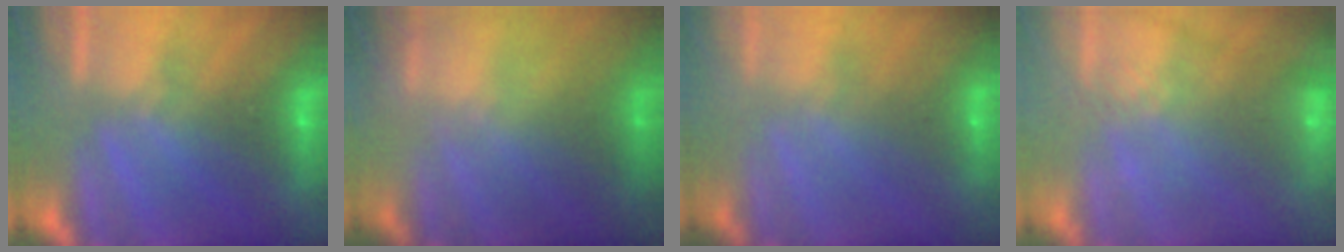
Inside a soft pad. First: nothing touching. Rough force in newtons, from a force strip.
{"total": 7.7}
{"total": 7.1}
{"total": 3.0}